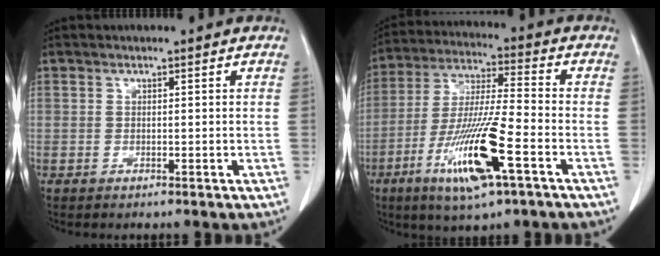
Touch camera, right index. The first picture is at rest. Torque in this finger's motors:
{"motor_torque": [1.59, -0.55, 0.43, 0.20]}